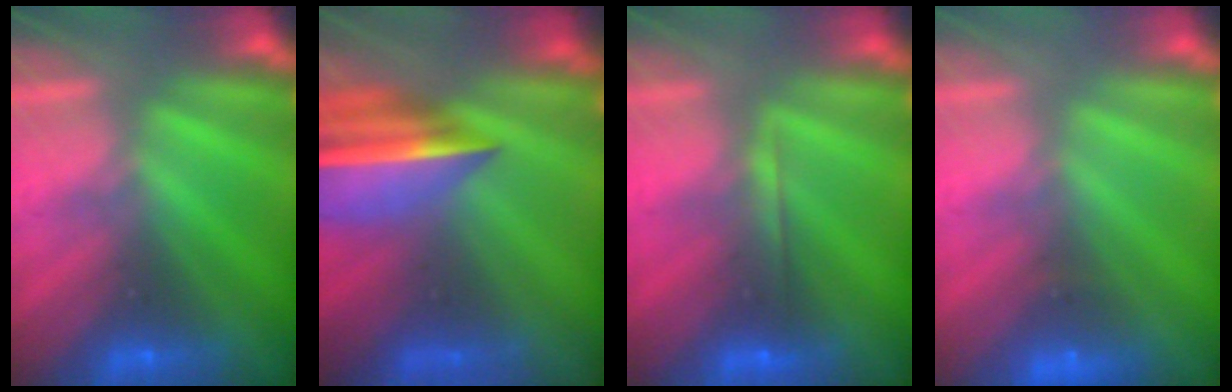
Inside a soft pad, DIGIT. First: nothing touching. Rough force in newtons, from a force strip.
{"total": 7.0}
{"total": 1.8}
{"total": 2.0}